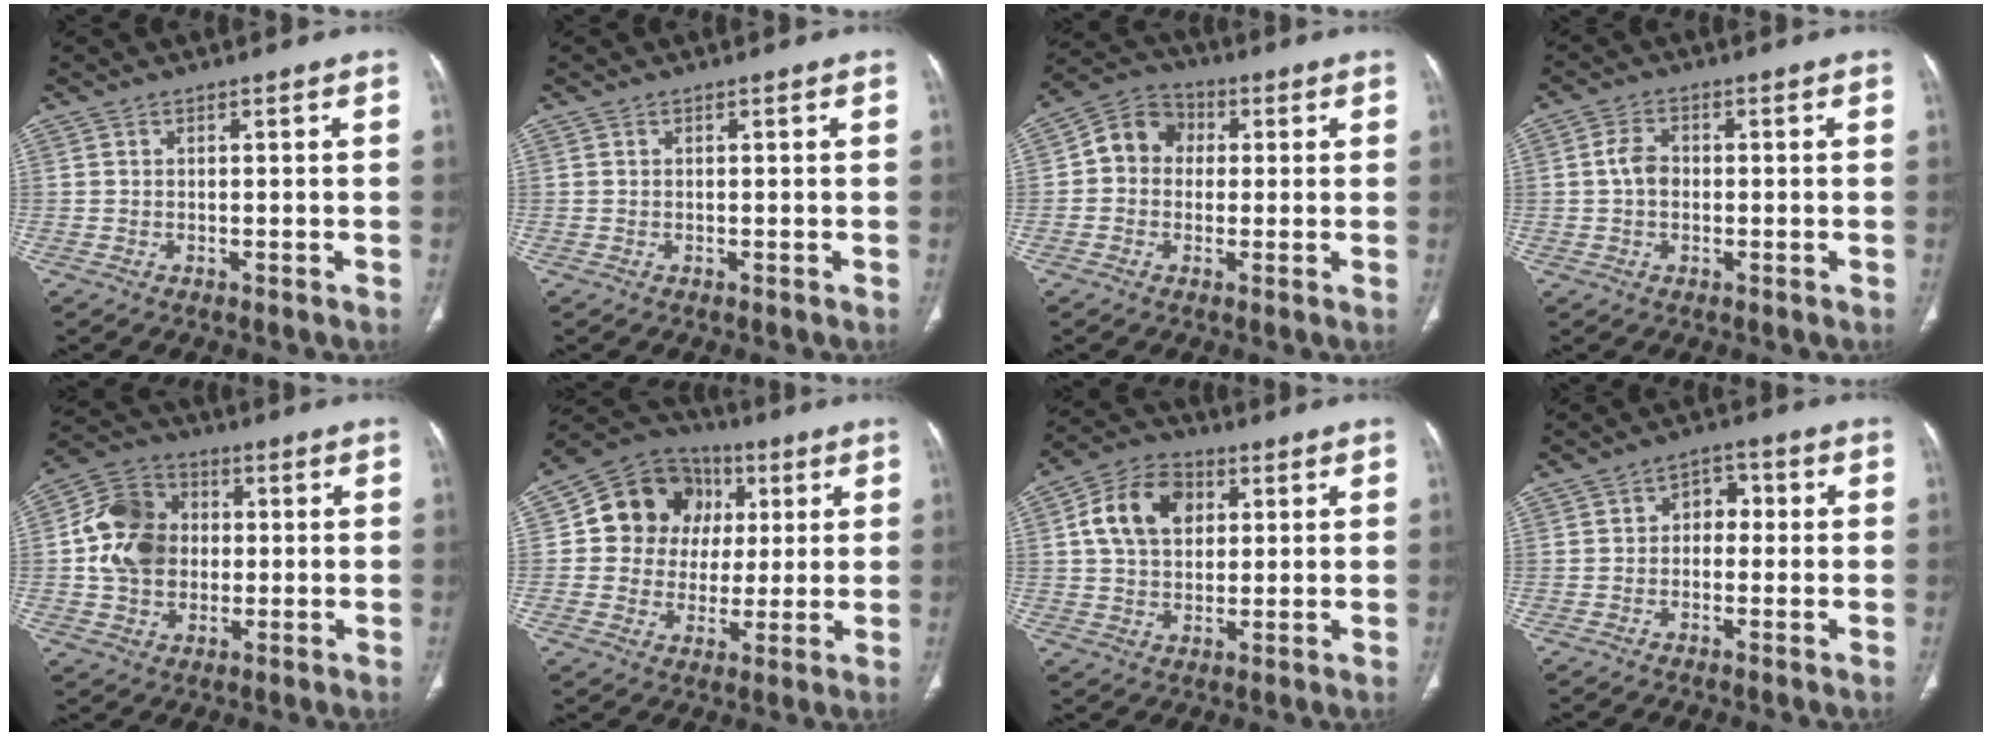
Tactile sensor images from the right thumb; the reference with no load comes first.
{"total": 0.0}
{"total": 8.2, "force": [0.6, 7.1, 3.9], "torque": [-0.045, 0.023, -0.006]}
{"total": 4.0, "force": [0.0, 2.9, 2.8], "torque": [-0.053, 0.011, -0.005]}
{"total": 13.4, "force": [0.4, 10.9, 7.8], "torque": [-0.123, 0.019, 0.003]}
{"total": 15.3, "force": [3.0, 13.5, 6.4], "torque": [-0.062, 0.015, 0.048]}
{"total": 12.1, "force": [3.1, 8.7, 7.8], "torque": [-0.121, 0.008, 0.048]}
{"total": 4.6, "force": [0.2, 3.4, 3.1], "torque": [-0.018, 0.018, -0.008]}